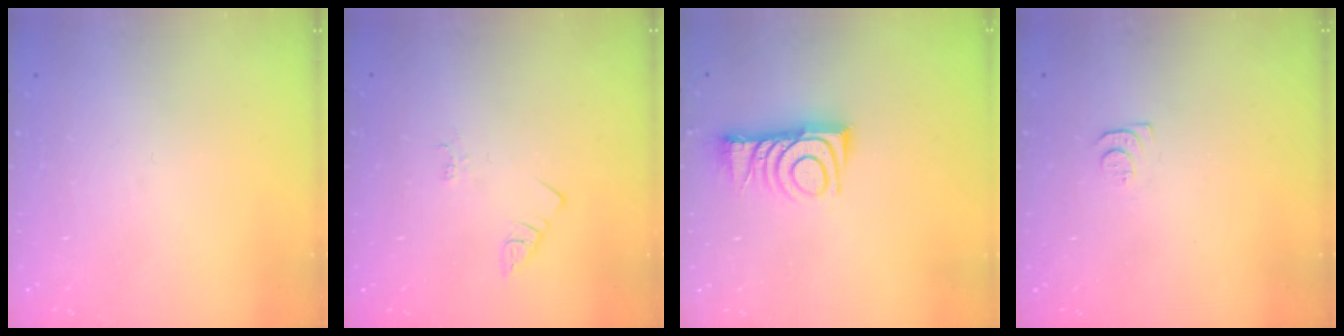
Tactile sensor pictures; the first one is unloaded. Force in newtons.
{"total": 1.4, "press": 1.4, "slide": 0.3}
{"total": 9.9, "press": 9.9, "slide": 0.8}
{"total": 4.6, "press": 4.6, "slide": 0.6}